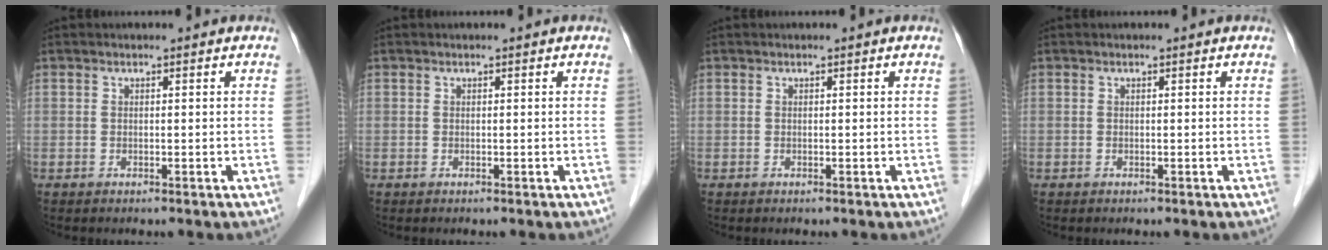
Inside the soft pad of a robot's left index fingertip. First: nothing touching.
{"total": 0.0}
{"total": 0.0}
{"total": 0.0}